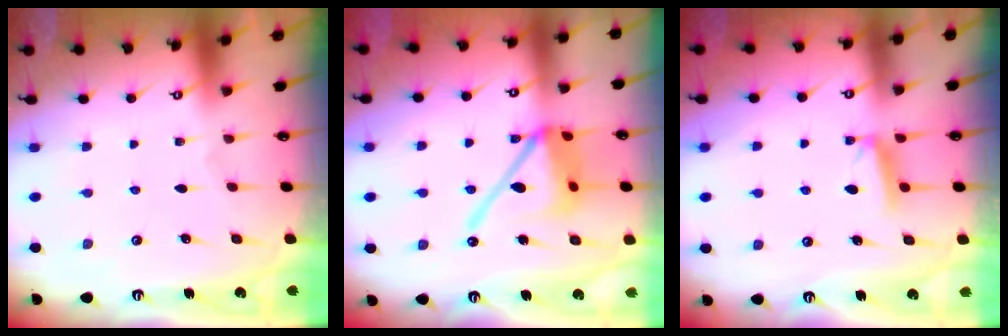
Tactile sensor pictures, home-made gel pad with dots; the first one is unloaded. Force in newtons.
{"total": 14.8, "press": 14.7, "slide": 1.9}
{"total": 5.1, "press": 5.1, "slide": 0.7}